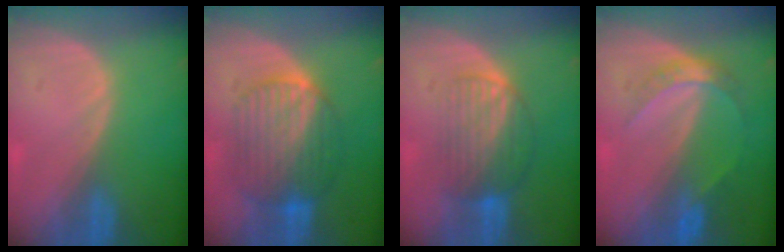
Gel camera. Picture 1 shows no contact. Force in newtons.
{"total": 8.9, "press": 8.9, "slide": 0.5}
{"total": 6.9, "press": 6.5, "slide": 2.3}
{"total": 4.8, "press": 4.3, "slide": 2.1}